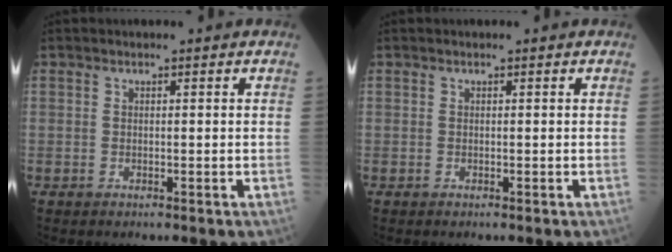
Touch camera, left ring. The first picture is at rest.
{"total": 0.0}